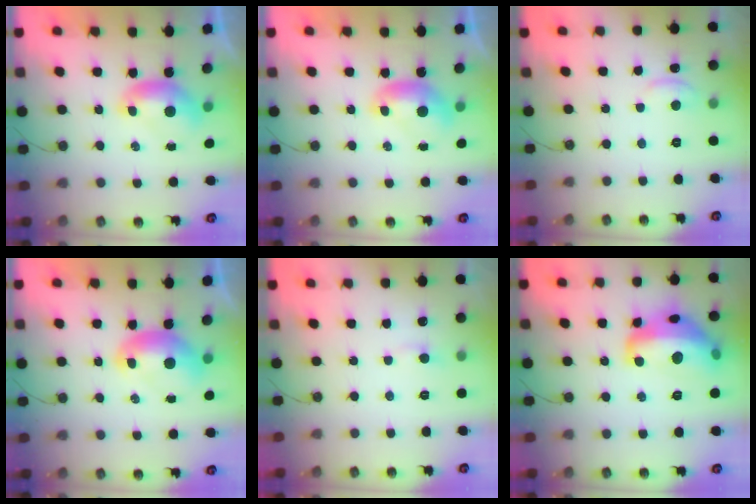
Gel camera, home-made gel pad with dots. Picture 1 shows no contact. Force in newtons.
{"total": 0.0}
{"total": 2.1, "press": 2.1, "slide": 0.2}
{"total": 2.1, "press": 2.0, "slide": 0.6}
{"total": 0.7, "press": 0.6, "slide": 0.5}
{"total": 12.9, "press": 12.9, "slide": 1.3}